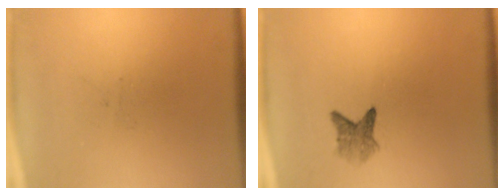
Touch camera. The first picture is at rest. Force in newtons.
{"total": 2.7}